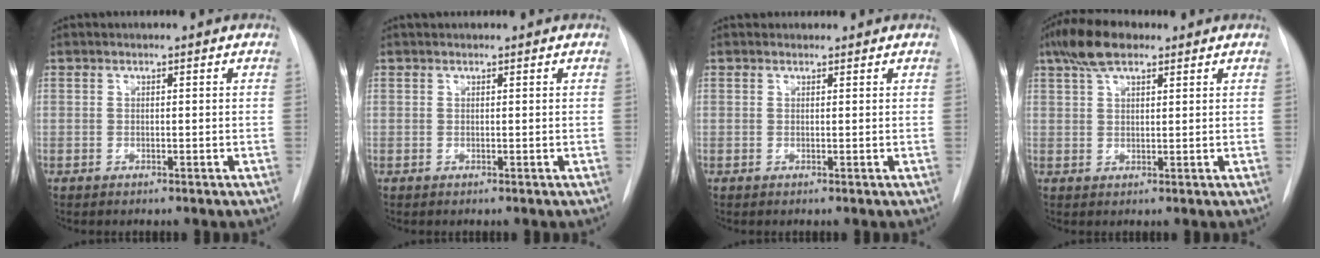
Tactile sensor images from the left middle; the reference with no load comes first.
{"total": 0.9, "force": [0.8, 0.2, 0.2], "torque": [-0.009, 0.015, 0.016]}
{"total": 1.4, "force": [1.3, 0.5, -0.1], "torque": [0.002, 0.018, 0.020]}
{"total": 6.3, "force": [4.2, 2.2, 4.1], "torque": [-0.086, 0.019, 0.077]}